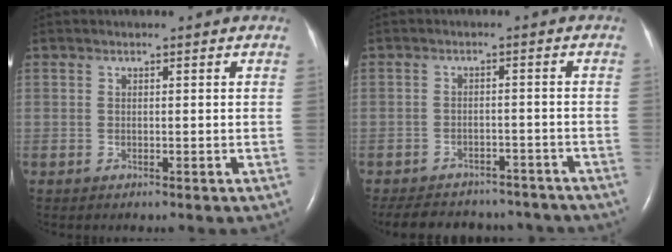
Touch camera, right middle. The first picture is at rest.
{"total": 15.8, "force": [-13.8, 6.0, 4.8], "torque": [-0.115, -0.001, -0.171]}